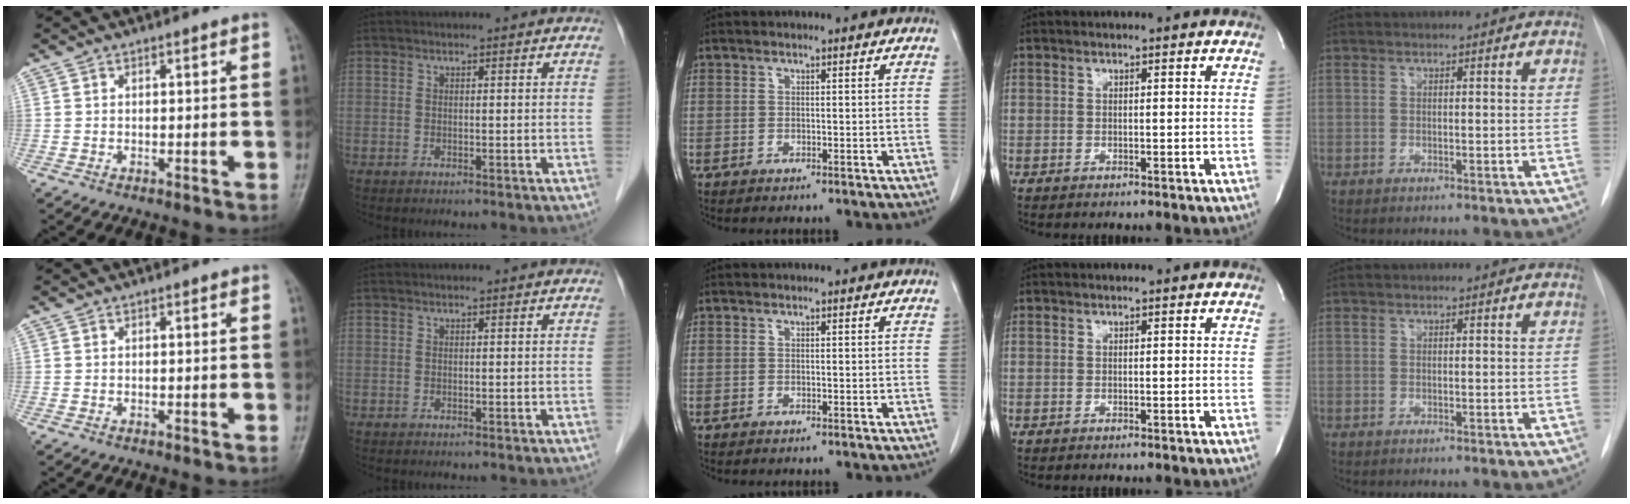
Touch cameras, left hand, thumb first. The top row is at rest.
{}